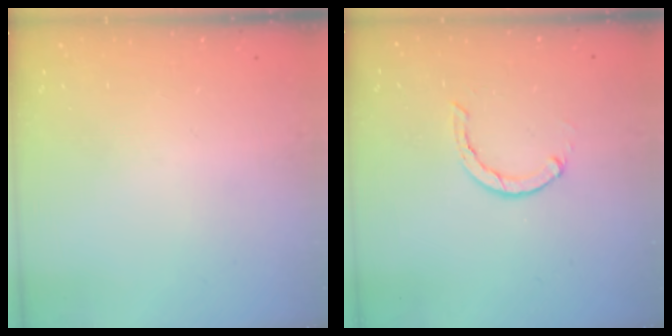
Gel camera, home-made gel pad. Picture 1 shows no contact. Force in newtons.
{"total": 2.1, "press": 2.1, "slide": 0.3}